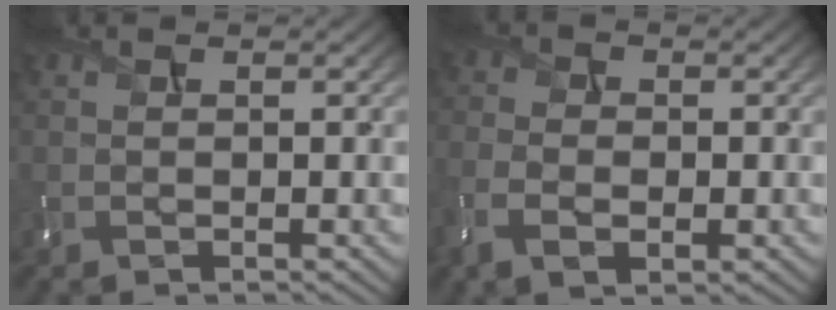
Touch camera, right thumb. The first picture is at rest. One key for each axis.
{"total": 6.6, "fx": -2.8, "fy": 4.0, "fz": 4.5, "tx": -0.108, "ty": -0.019, "tz": -0.050}